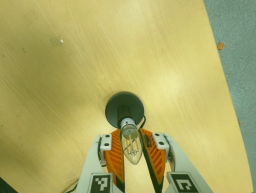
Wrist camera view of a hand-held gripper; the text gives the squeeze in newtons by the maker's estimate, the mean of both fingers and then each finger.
{"total": 14.3, "left": 13.1, "right": 15.5}